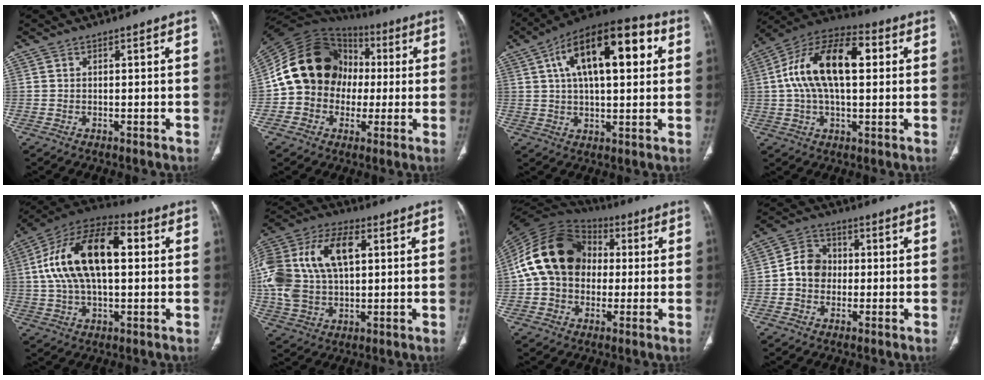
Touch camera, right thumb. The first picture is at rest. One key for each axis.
{"total": 18.0, "fx": 0.5, "fy": 15.6, "fz": 9.0, "tx": -0.132, "ty": 0.037, "tz": 0.012}
{"total": 20.6, "fx": 6.0, "fy": 9.1, "fz": 17.5, "tx": -0.262, "ty": 0.020, "tz": 0.085}
{"total": 18.4, "fx": 3.1, "fy": 9.3, "fz": 15.5, "tx": -0.272, "ty": 0.034, "tz": 0.045}
{"total": 20.8, "fx": 3.4, "fy": 10.7, "fz": 17.5, "tx": -0.311, "ty": 0.031, "tz": 0.050}
{"total": 22.7, "fx": 4.4, "fy": 13.5, "fz": 17.8, "tx": -0.385, "ty": 0.021, "tz": 0.077}
{"total": 18.4, "fx": 1.4, "fy": 14.3, "fz": 11.5, "tx": -0.200, "ty": 0.034, "tz": 0.017}
{"total": 7.2, "fx": -0.4, "fy": 6.2, "fz": 3.5, "tx": -0.039, "ty": 0.021, "tz": -0.019}